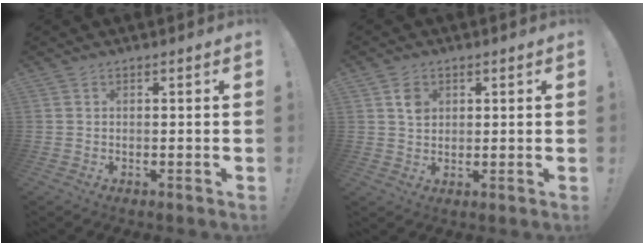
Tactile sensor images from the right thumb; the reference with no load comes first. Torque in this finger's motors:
{"motor_torque": [0.20, 0.35, 0.22, -0.06, 0.01]}